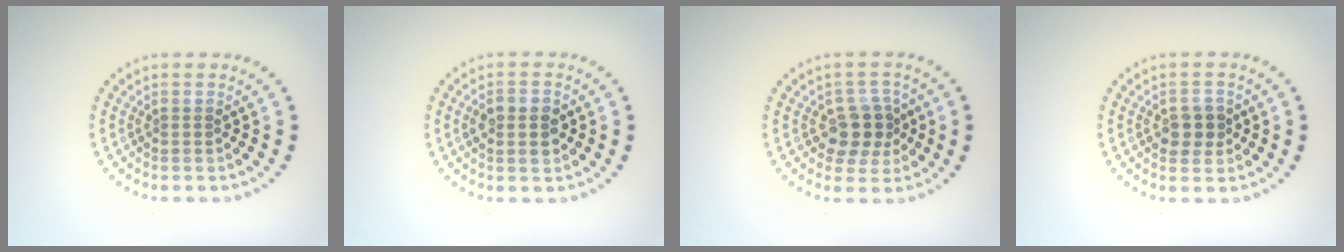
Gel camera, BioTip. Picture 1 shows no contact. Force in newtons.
{"total": 2.6, "press": 2.6, "slide": 0.2}
{"total": 3.6, "press": 3.4, "slide": 1.3}
{"total": 2.4, "press": 2.4, "slide": 0.4}